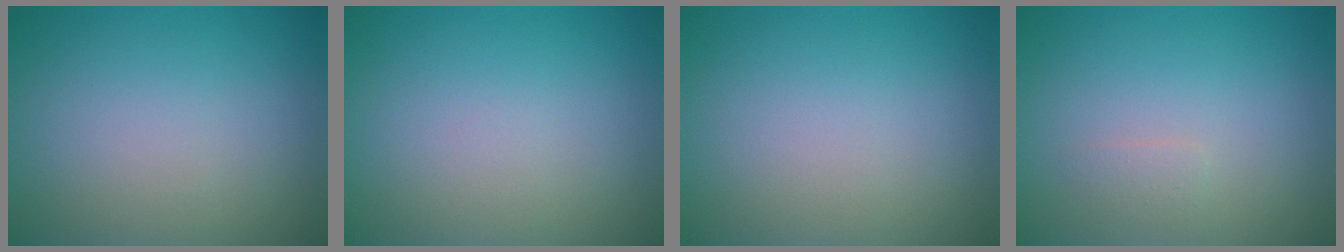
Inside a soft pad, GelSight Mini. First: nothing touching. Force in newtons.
{"total": 0.0}
{"total": 0.0}
{"total": 0.7, "press": 0.7, "slide": 0.1}